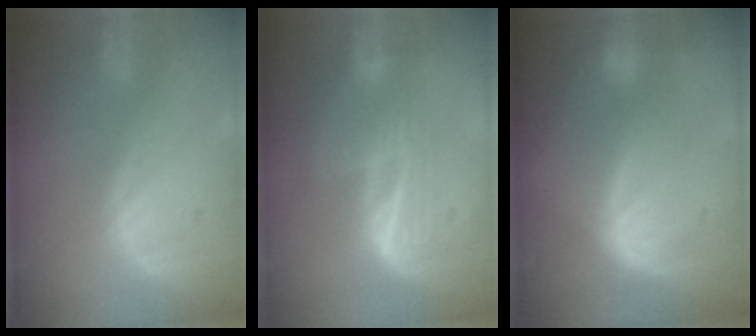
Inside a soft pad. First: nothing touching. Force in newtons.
{"total": 7.0, "press": 5.7, "slide": 4.0}
{"total": 7.1, "press": 6.5, "slide": 2.9}